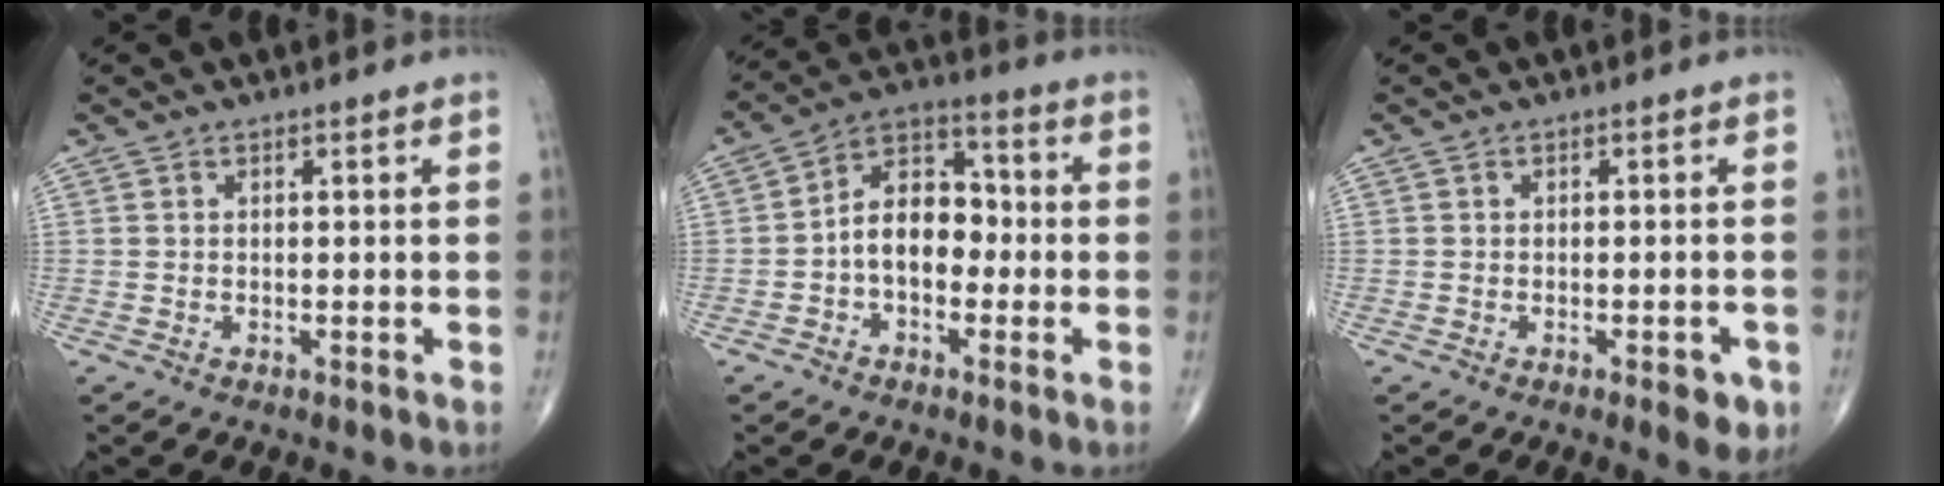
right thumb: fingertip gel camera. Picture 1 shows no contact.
{"total": 10.1, "force": [-1.6, 6.8, 7.3], "torque": [-0.092, 0.038, -0.045]}
{"total": 3.7, "force": [-1.7, 1.4, 3.0], "torque": [-0.027, 0.003, -0.017]}